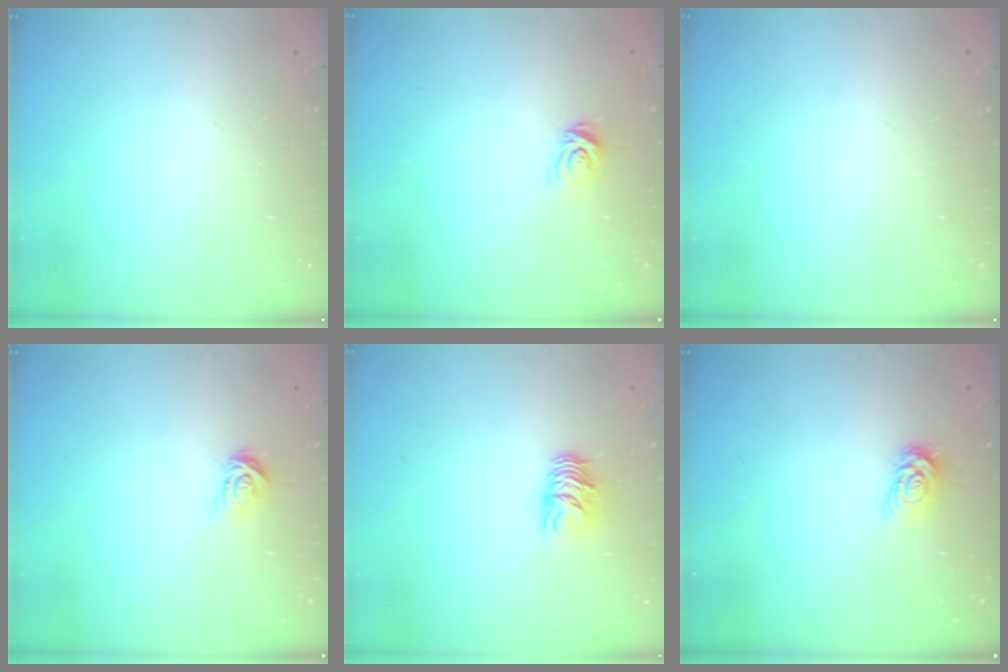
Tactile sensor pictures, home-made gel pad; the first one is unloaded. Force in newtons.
{"total": 5.5, "press": 5.5, "slide": 0.4}
{"total": 0.0}
{"total": 3.6, "press": 3.6, "slide": 0.4}
{"total": 7.0, "press": 6.9, "slide": 0.5}
{"total": 4.1, "press": 4.1, "slide": 0.4}